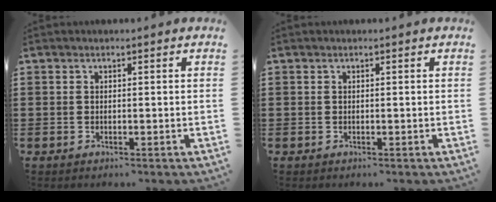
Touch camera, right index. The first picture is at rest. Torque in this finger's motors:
{"motor_torque": [-0.04, 0.04, 0.00, 0.00]}